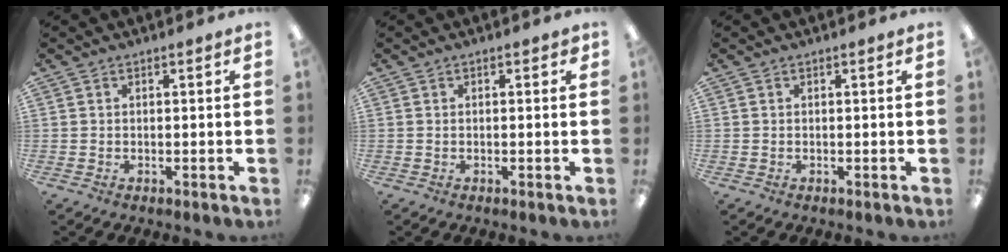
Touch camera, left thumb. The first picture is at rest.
{"total": 1.1, "force": [0.3, 0.7, 0.8], "torque": [-0.008, 0.001, 0.003]}
{"total": 0.0}